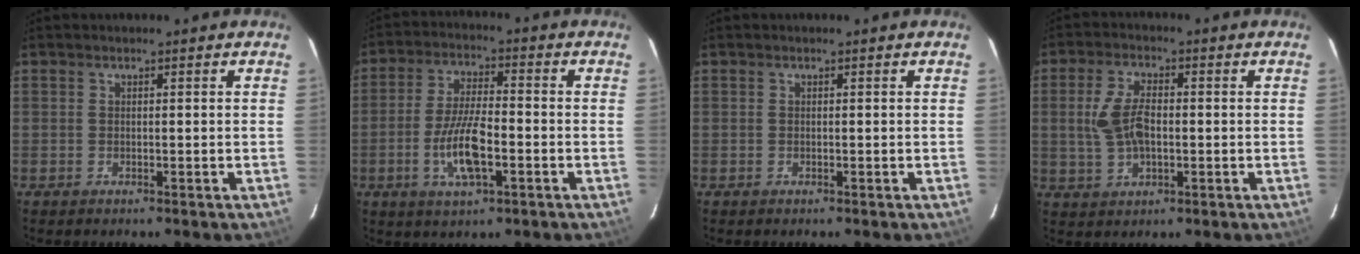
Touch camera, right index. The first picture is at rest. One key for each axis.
{"total": 9.8, "fx": -3.2, "fy": 3.0, "fz": 8.8, "tx": -0.177, "ty": -0.005, "tz": -0.059}
{"total": 0.0}
{"total": 7.9, "fx": 0.0, "fy": 4.2, "fz": 6.6, "tx": -0.136, "ty": 0.004, "tz": 0.005}